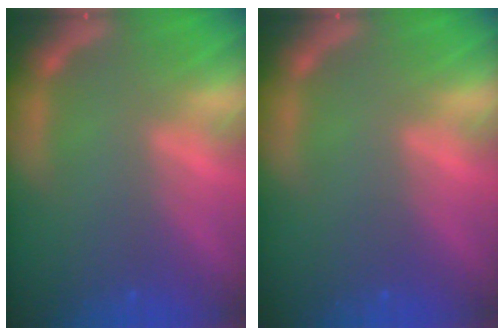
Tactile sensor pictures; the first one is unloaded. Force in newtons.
{"total": 0.0}